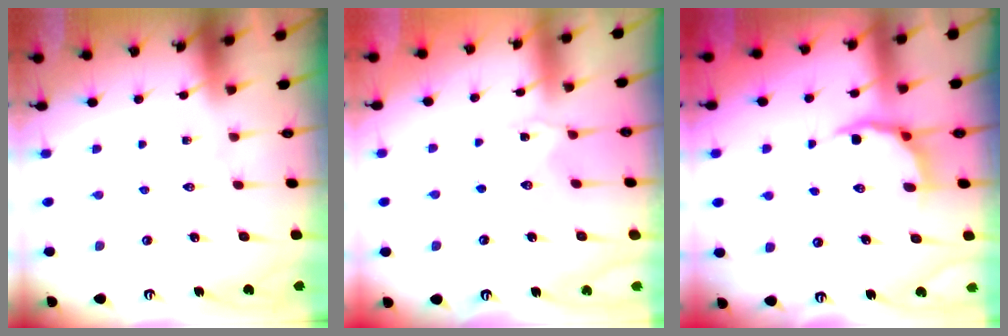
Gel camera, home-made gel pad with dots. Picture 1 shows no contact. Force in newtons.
{"total": 1.6, "press": 1.6, "slide": 0.3}
{"total": 6.0, "press": 5.5, "slide": 2.4}